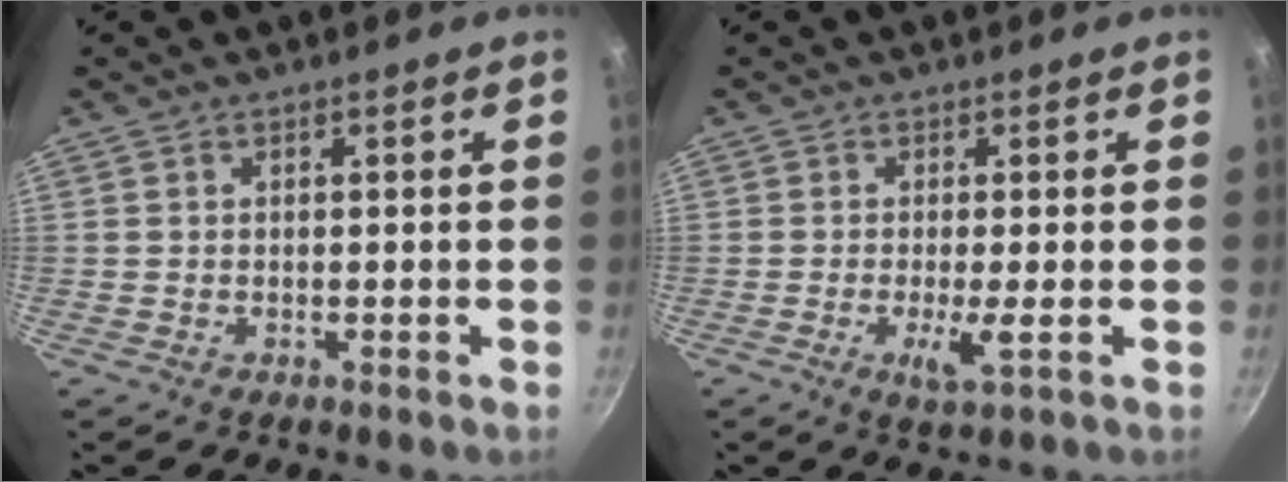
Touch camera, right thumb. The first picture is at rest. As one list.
[{"total": 3.7, "force": [-0.8, 0.2, 3.6], "torque": [-0.072, -0.008, -0.014]}]